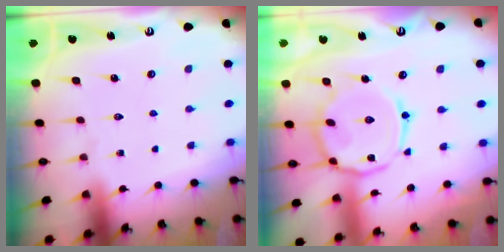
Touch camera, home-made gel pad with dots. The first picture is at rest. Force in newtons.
{"total": 13.2, "press": 13.1, "slide": 1.0}